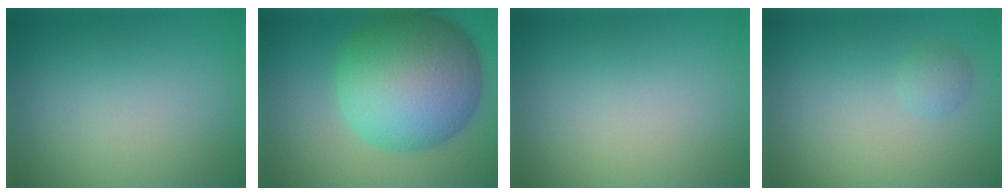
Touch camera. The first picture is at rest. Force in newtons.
{"total": 14.3, "press": 14.3, "slide": 0.2}
{"total": 0.0}
{"total": 1.1, "press": 1.1, "slide": 0.1}